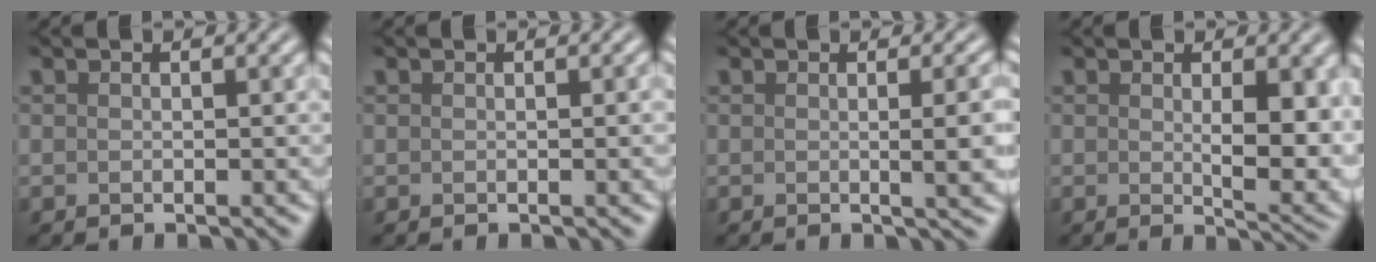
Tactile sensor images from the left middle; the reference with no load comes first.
{"total": 0.8, "force": [0.0, 0.3, 0.8], "torque": [-0.006, -0.002, 0.000]}
{"total": 4.7, "force": [0.0, 1.6, 4.4], "torque": [-0.039, 0.006, 0.002]}
{"total": 5.1, "force": [0.3, 1.5, 4.8], "torque": [-0.067, -0.008, 0.016]}